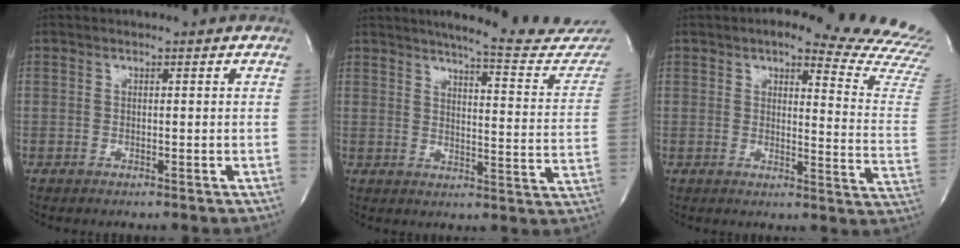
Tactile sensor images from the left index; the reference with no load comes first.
{"total": 18.8, "force": [17.7, 0.9, 6.4], "torque": [-0.077, -0.094, 0.198]}
{"total": 19.0, "force": [16.8, 1.8, 8.7], "torque": [-0.091, -0.104, 0.167]}